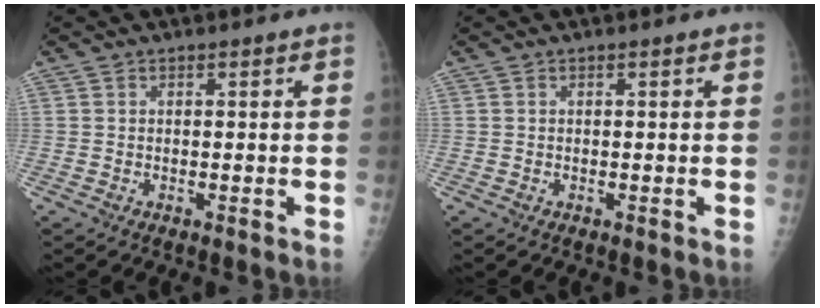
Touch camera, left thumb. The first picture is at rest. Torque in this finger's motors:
{"motor_torque": [0.00, 0.00, -0.02, 0.02, 0.00]}